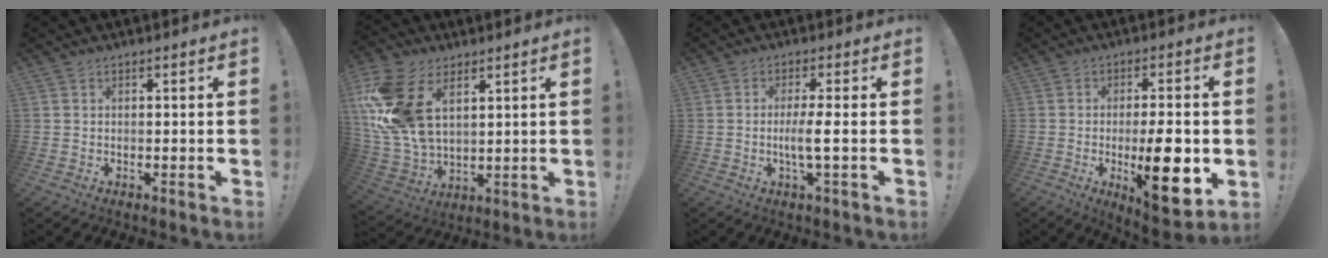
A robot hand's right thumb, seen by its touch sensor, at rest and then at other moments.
{"total": 20.3, "force": [6.8, 12.9, 14.1], "torque": [-0.283, -0.029, 0.132]}
{"total": 5.7, "force": [-0.9, 0.3, 5.6], "torque": [-0.106, -0.003, -0.020]}
{"total": 15.2, "force": [-3.2, 4.1, 14.3], "torque": [-0.214, -0.005, -0.040]}